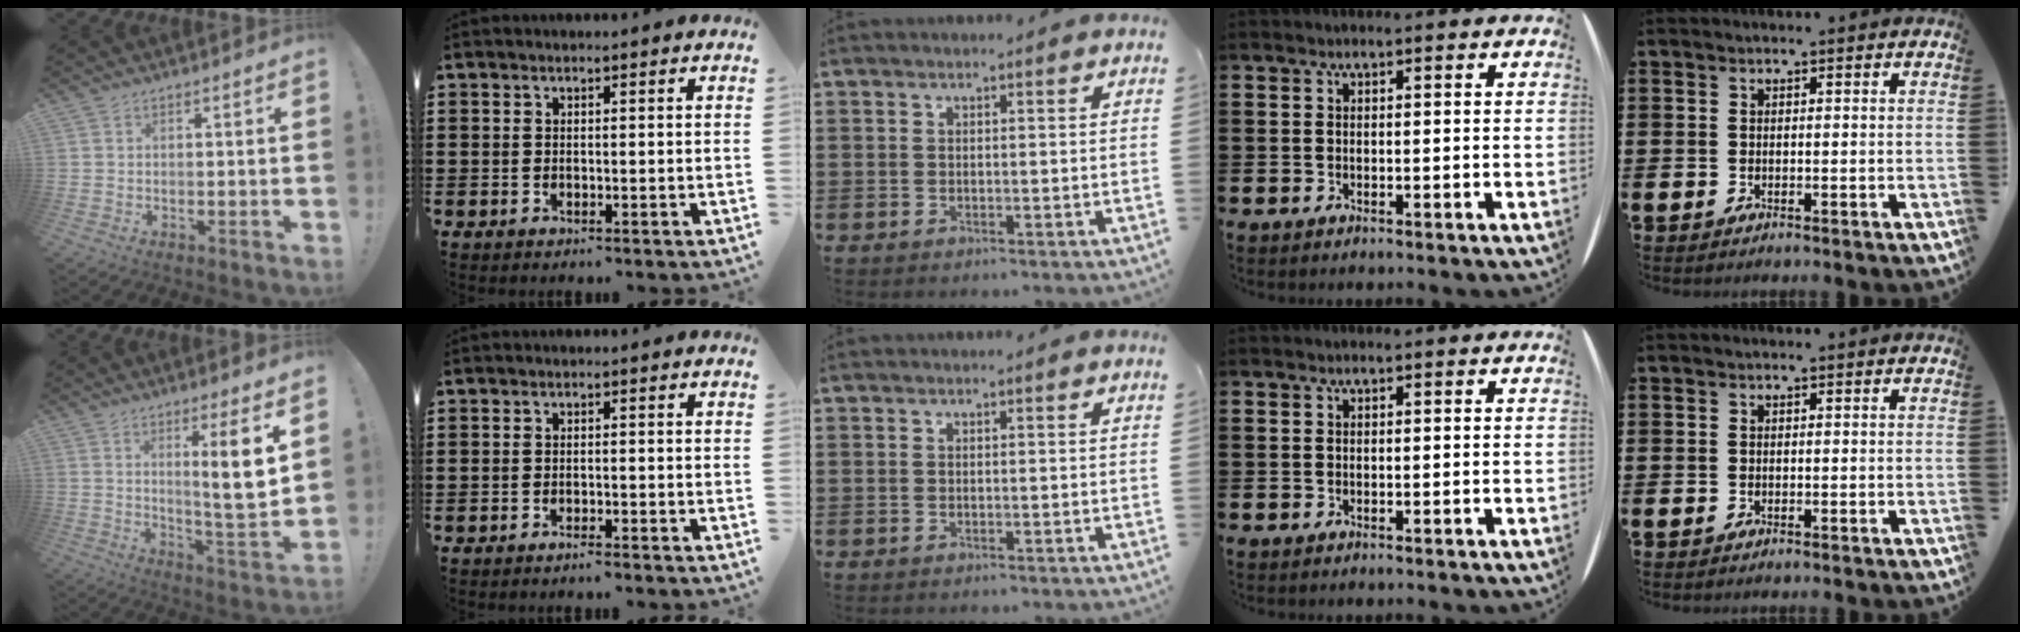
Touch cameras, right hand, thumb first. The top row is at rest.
{"thumb": {"total": 10.5, "force": [3.8, 0.0, 9.8], "torque": [-0.139, -0.029, 0.050]}, "index": {"total": 1.2, "force": [-1.1, -0.1, 0.5], "torque": [-0.010, -0.002, -0.019]}}